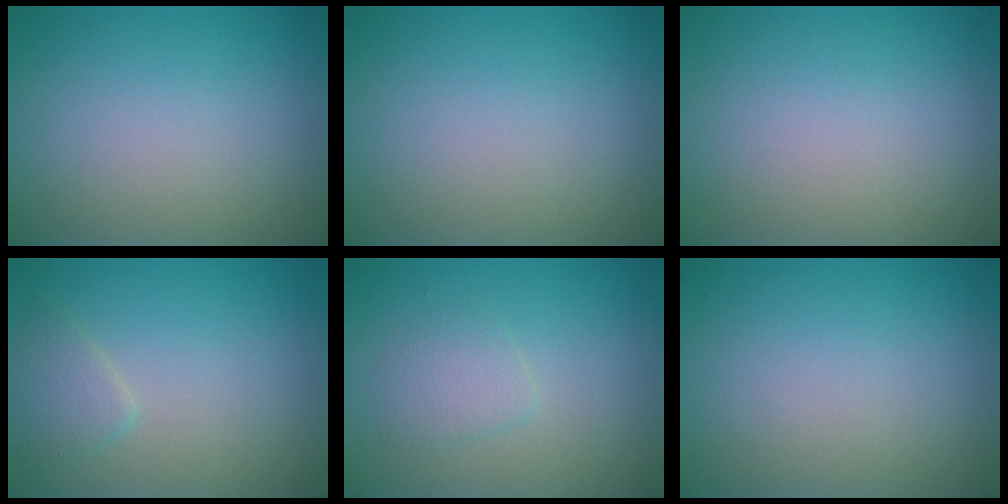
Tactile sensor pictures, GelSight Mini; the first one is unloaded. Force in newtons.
{"total": 0.0}
{"total": 0.0}
{"total": 1.8, "press": 1.8, "slide": 0.2}
{"total": 1.8, "press": 1.8, "slide": 0.0}
{"total": 0.0}